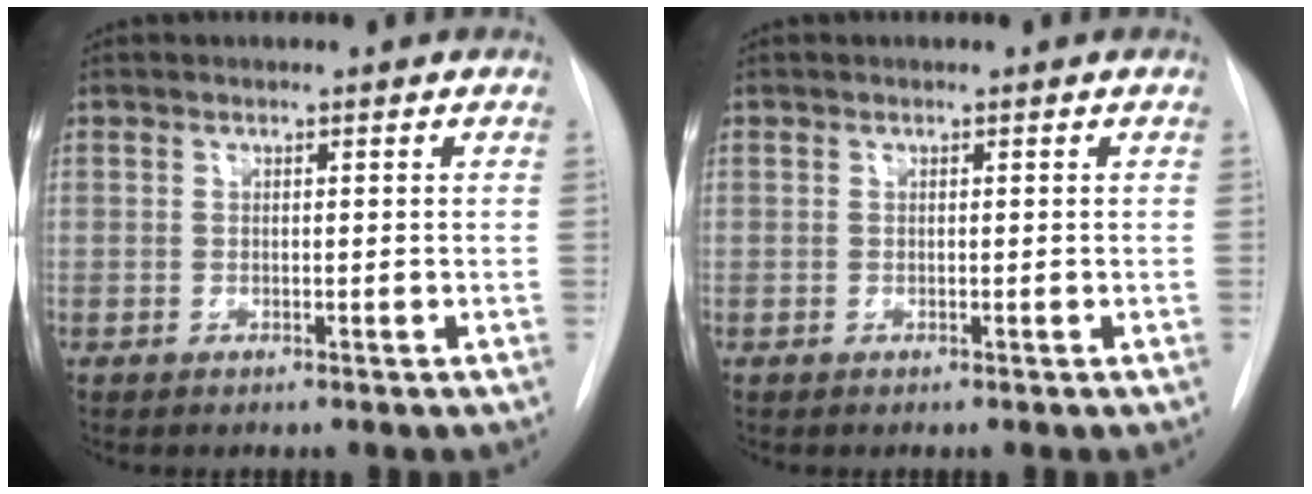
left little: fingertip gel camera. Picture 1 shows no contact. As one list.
[{"total": 0.0}]